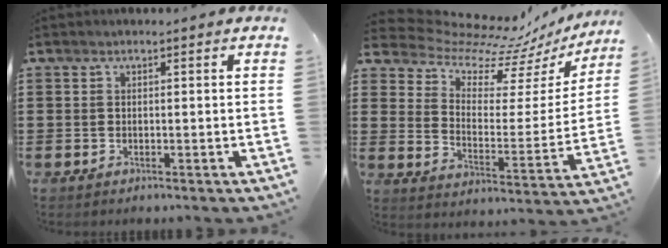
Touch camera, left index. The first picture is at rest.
{"total": 8.9, "force": [8.1, 2.7, 2.6], "torque": [-0.078, -0.069, 0.135]}